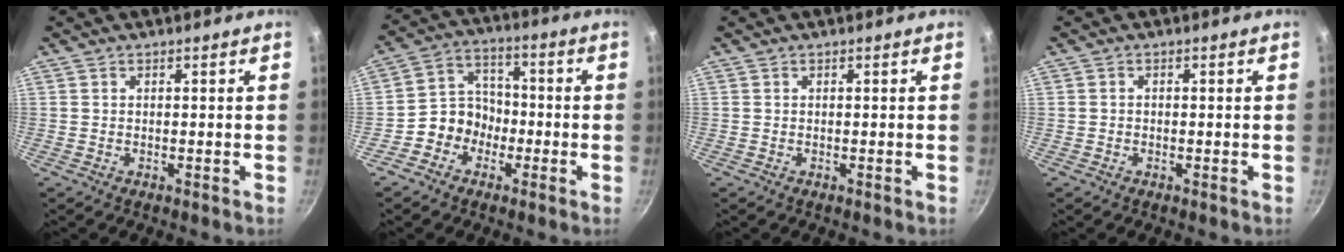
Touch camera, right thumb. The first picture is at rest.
{"total": 7.9, "force": [-3.2, 6.8, 2.6], "torque": [0.000, 0.049, -0.067]}
{"total": 0.0}
{"total": 0.5, "force": [-0.2, 0.5, 0.2], "torque": [-0.004, 0.003, -0.005]}